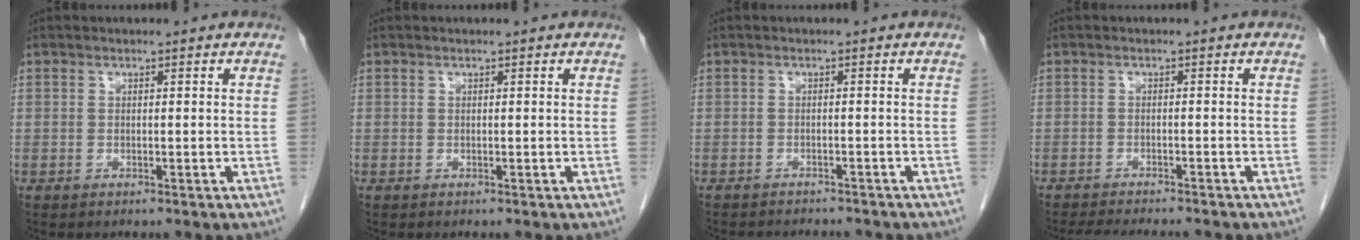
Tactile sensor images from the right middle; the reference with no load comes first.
{"total": 0.0}
{"total": 7.0, "force": [-6.5, 1.6, 1.9], "torque": [-0.028, -0.006, -0.081]}
{"total": 9.5, "force": [-8.6, 1.2, 3.9], "torque": [-0.060, -0.015, -0.117]}